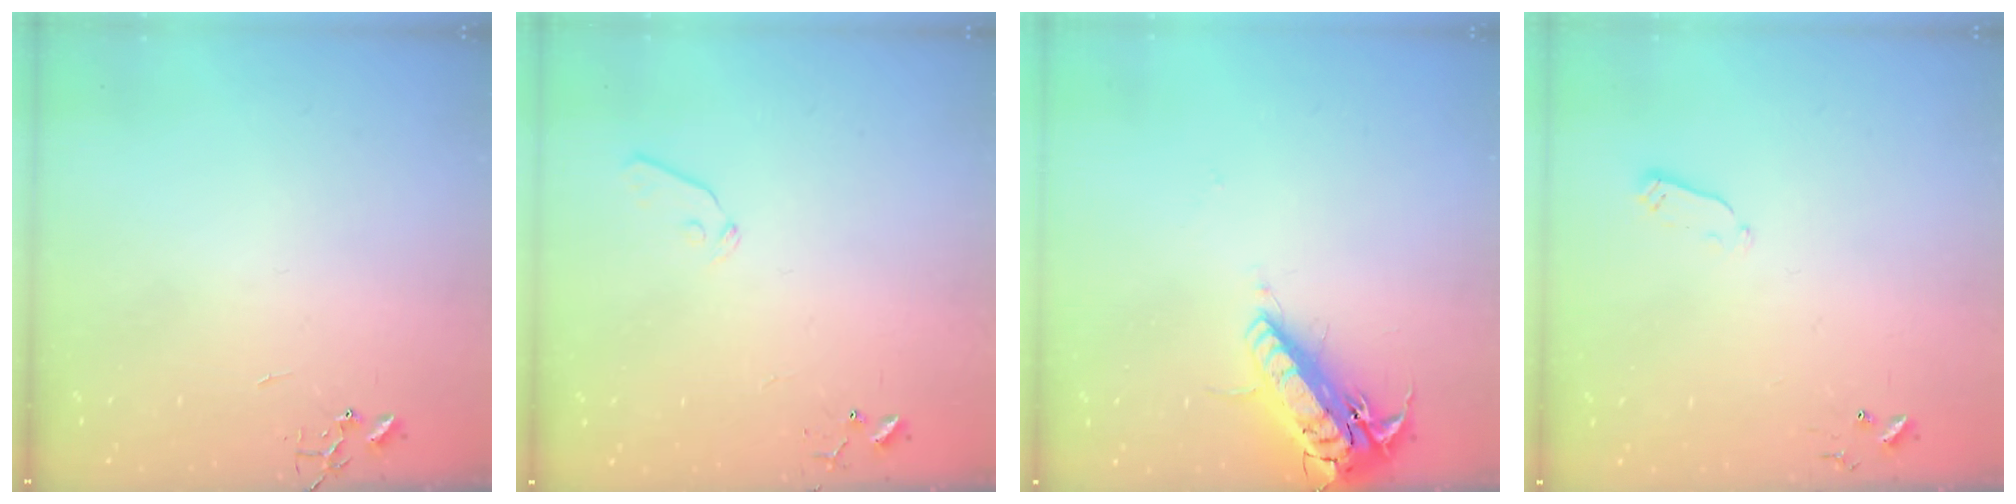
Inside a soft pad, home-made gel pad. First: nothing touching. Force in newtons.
{"total": 7.5, "press": 7.4, "slide": 0.9}
{"total": 17.6, "press": 17.3, "slide": 3.4}
{"total": 2.9, "press": 2.9, "slide": 0.4}